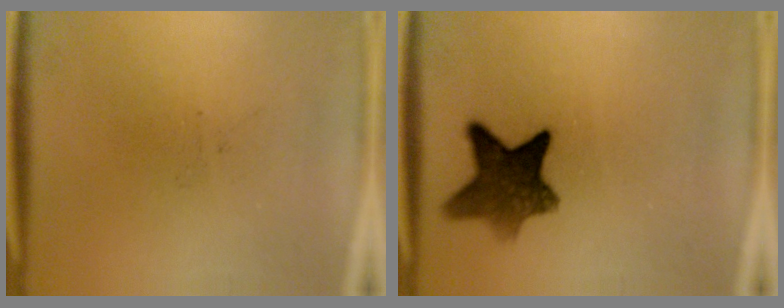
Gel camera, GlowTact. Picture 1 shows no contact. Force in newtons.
{"total": 9.4}